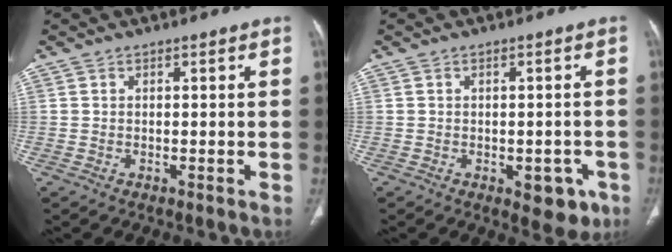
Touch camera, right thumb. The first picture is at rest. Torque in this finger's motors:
{"motor_torque": [1.06, 0.36, -0.17, 0.11, 0.10]}